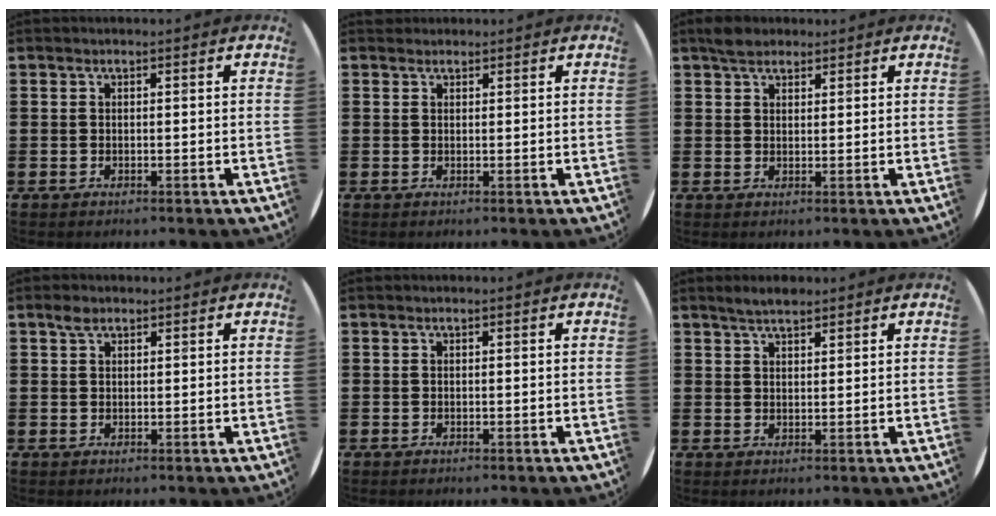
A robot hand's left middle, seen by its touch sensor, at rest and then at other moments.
{"total": 0.7, "force": [0.6, 0.3, -0.1], "torque": [0.001, 0.004, 0.012]}
{"total": 2.5, "force": [2.2, 1.1, 0.6], "torque": [-0.008, 0.004, 0.041]}
{"total": 1.7, "force": [1.2, 0.9, 0.8], "torque": [-0.010, 0.002, 0.021]}
{"total": 0.0}
{"total": 2.5, "force": [2.2, 0.6, 0.9], "torque": [-0.020, 0.004, 0.041]}